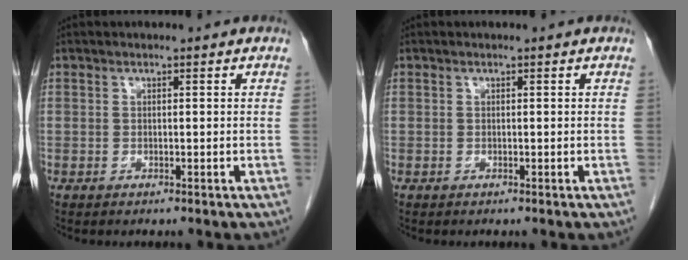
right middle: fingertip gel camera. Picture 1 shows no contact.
{"total": 0.0}